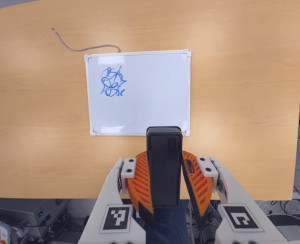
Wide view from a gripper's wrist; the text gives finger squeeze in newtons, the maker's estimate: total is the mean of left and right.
{"total": 7.5, "left": 6.3, "right": 8.7}